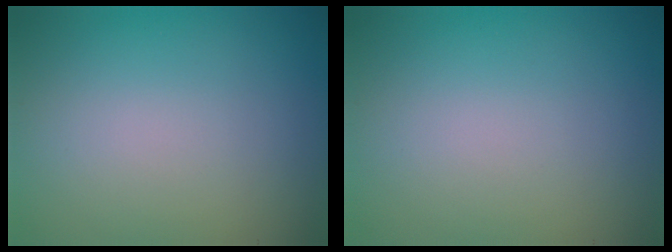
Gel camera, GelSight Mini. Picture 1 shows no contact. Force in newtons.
{"total": 0.0}